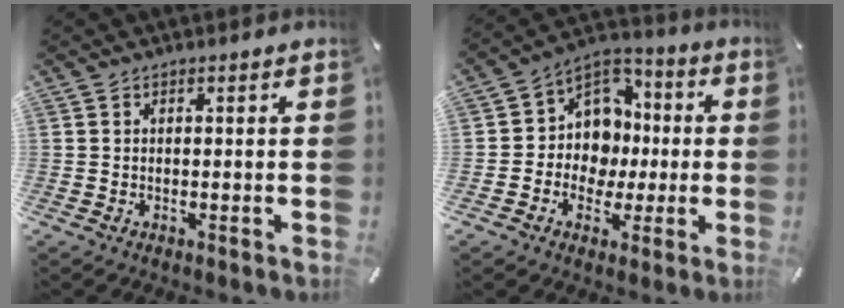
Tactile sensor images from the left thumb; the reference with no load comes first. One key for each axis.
{"total": 11.0, "fx": -0.6, "fy": 10.5, "fz": 3.0, "tx": -0.051, "ty": 0.003, "tz": 0.001}